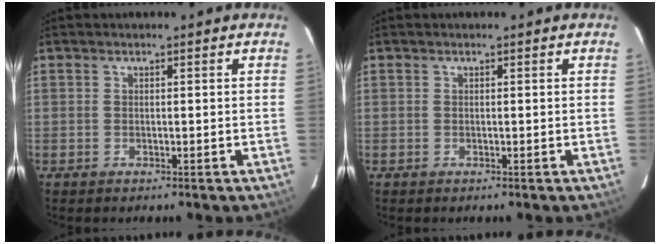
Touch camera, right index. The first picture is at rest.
{"total": 0.0}